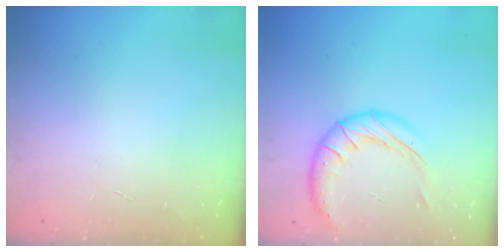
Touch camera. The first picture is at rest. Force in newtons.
{"total": 13.6, "press": 13.5, "slide": 1.5}